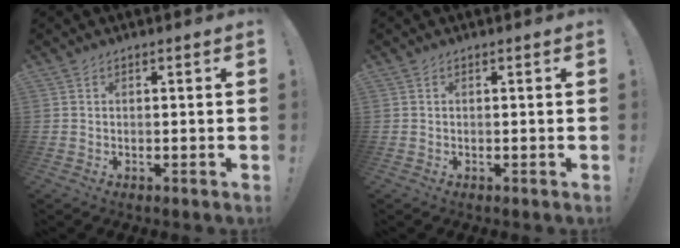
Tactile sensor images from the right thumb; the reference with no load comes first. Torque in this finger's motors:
{"motor_torque": [0.00, 0.00, 0.00, 0.00, 0.01]}